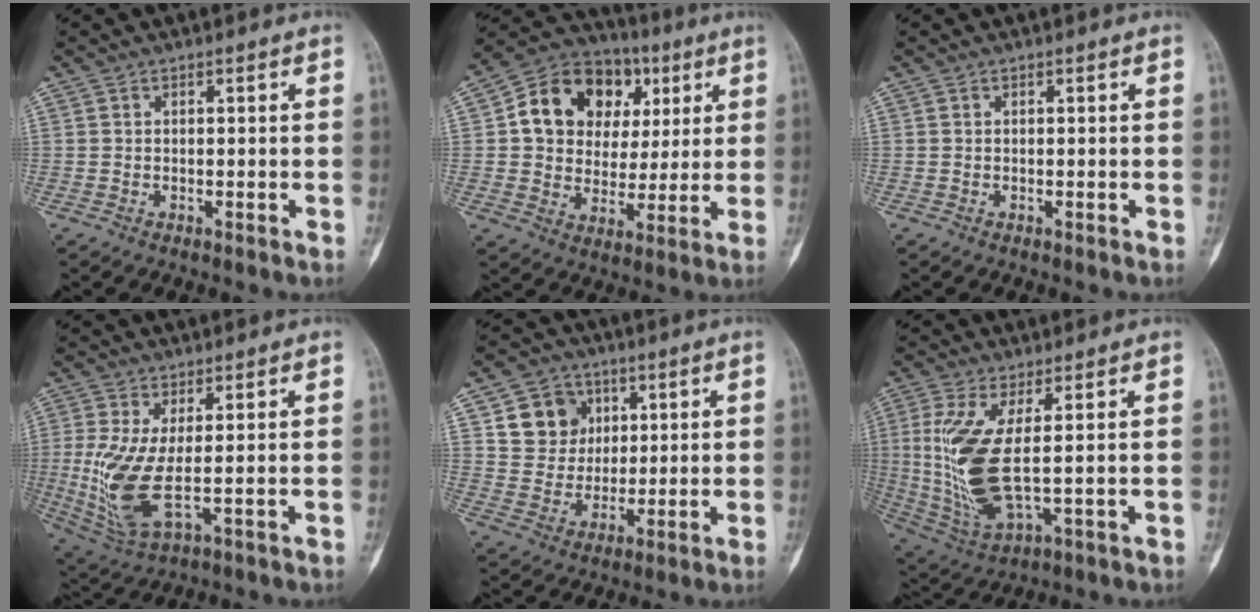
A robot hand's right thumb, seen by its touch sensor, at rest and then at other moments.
{"total": 17.7, "force": [4.9, 14.2, 9.4], "torque": [-0.114, 0.017, 0.083]}
{"total": 0.0}
{"total": 10.2, "force": [-0.2, 3.4, 9.6], "torque": [-0.231, -0.016, 0.009]}
{"total": 10.1, "force": [3.7, 8.9, 3.1], "torque": [-0.014, -0.010, 0.068]}
{"total": 13.3, "force": [1.5, 4.0, 12.6], "torque": [-0.292, -0.019, 0.043]}